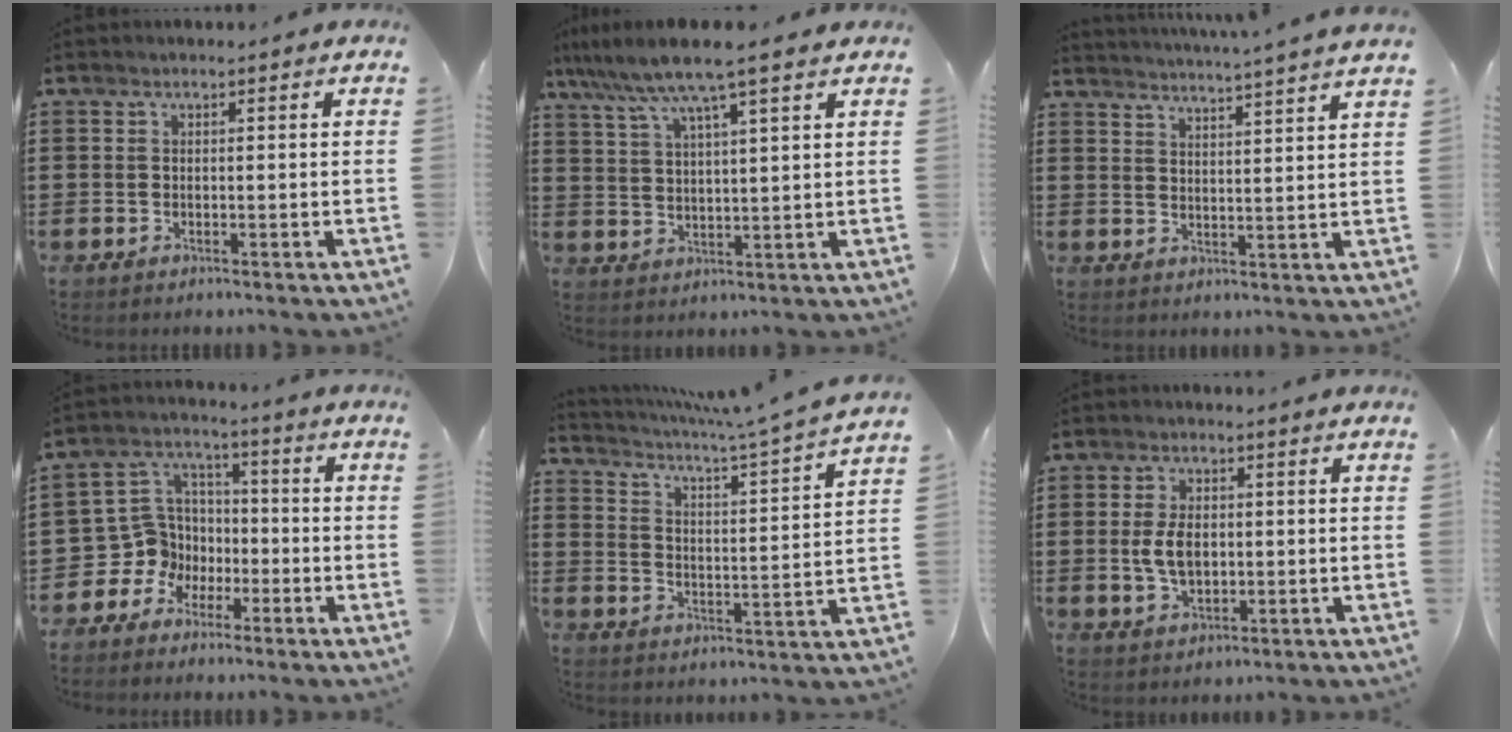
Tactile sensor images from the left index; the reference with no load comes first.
{"total": 7.5, "force": [5.9, 0.1, 4.7], "torque": [-0.109, -0.019, 0.102]}
{"total": 3.8, "force": [3.6, -1.1, 0.4], "torque": [-0.022, -0.026, 0.059]}
{"total": 7.7, "force": [-2.5, 7.2, 1.4], "torque": [-0.082, 0.003, -0.053]}
{"total": 5.1, "force": [4.3, -0.9, 2.4], "torque": [-0.068, -0.041, 0.063]}
{"total": 5.3, "force": [0.2, 3.1, 4.3], "torque": [-0.091, 0.001, -0.003]}